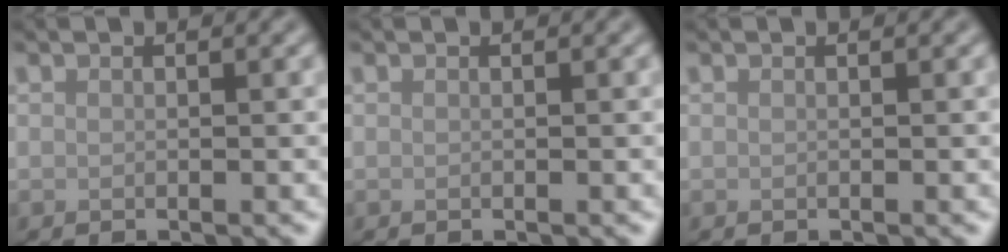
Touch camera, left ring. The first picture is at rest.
{"total": 0.0}
{"total": 0.0}